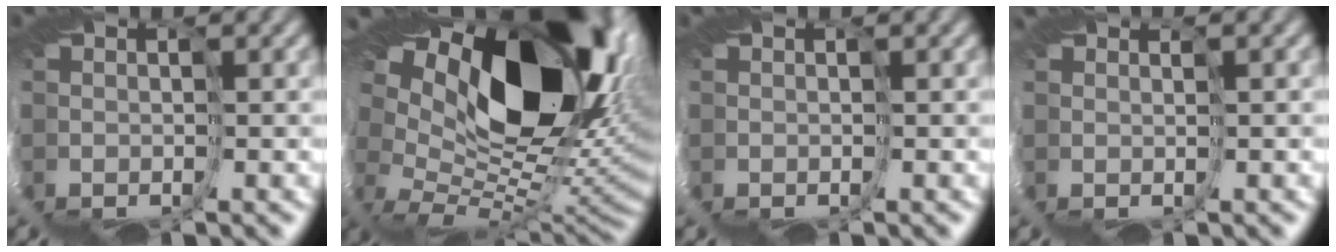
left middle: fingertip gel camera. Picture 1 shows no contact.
{"total": 16.6, "force": [10.6, 7.4, 10.5], "torque": [-0.167, -0.004, 0.212]}
{"total": 0.0}
{"total": 2.2, "force": [0.1, -1.8, -1.2], "torque": [0.031, 0.000, 0.007]}